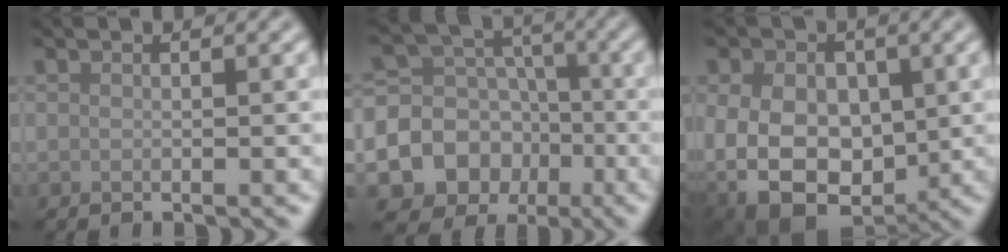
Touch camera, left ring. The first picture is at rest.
{"total": 13.6, "force": [-5.3, 12.0, 3.5], "torque": [-0.076, -0.027, -0.094]}
{"total": 15.5, "force": [-1.6, 12.2, 9.3], "torque": [-0.164, -0.007, -0.047]}